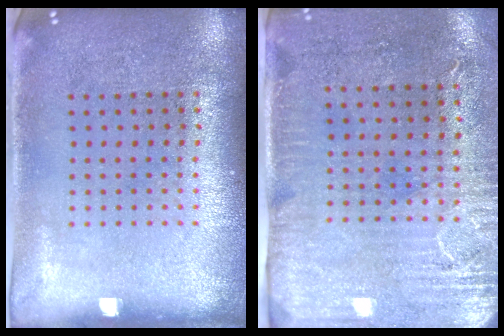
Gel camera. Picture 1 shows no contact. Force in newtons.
{"total": 2.9, "press": 2.4, "slide": 1.6}